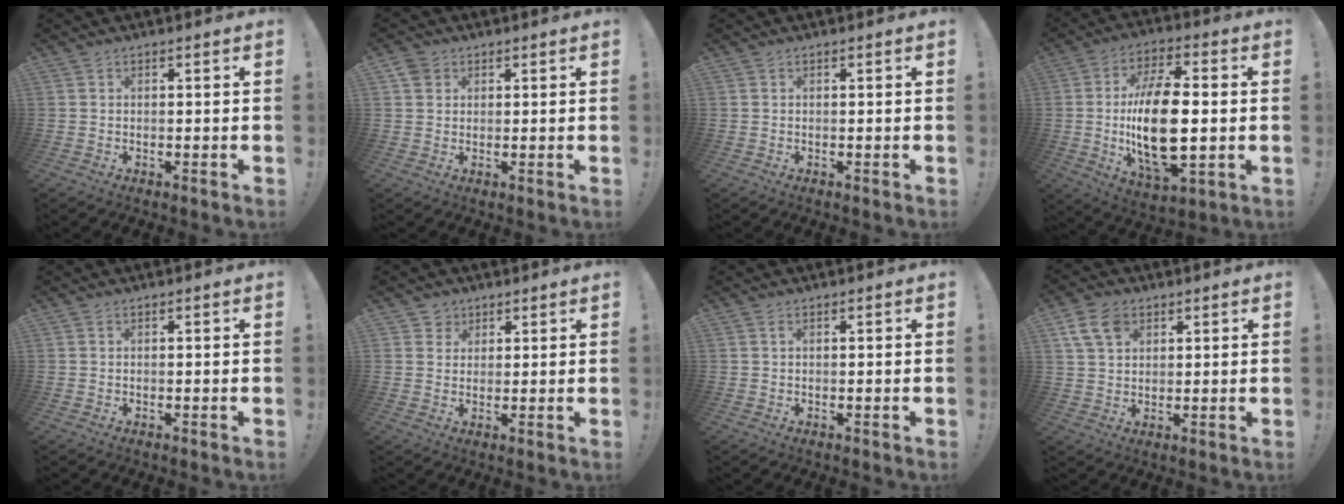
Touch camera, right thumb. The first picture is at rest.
{"total": 3.5, "force": [1.9, 2.7, 1.0], "torque": [-0.011, -0.004, 0.035]}
{"total": 0.0}
{"total": 21.1, "force": [-1.0, 10.1, 18.5], "torque": [-0.363, -0.005, -0.017]}
{"total": 0.0}
{"total": 3.7, "force": [2.1, 3.0, 0.0], "torque": [0.007, -0.016, 0.037]}
{"total": 0.5, "force": [0.1, 0.0, 0.5], "torque": [-0.013, 0.002, 0.002]}
{"total": 8.4, "force": [4.2, 5.7, 4.5], "torque": [-0.076, -0.006, 0.084]}